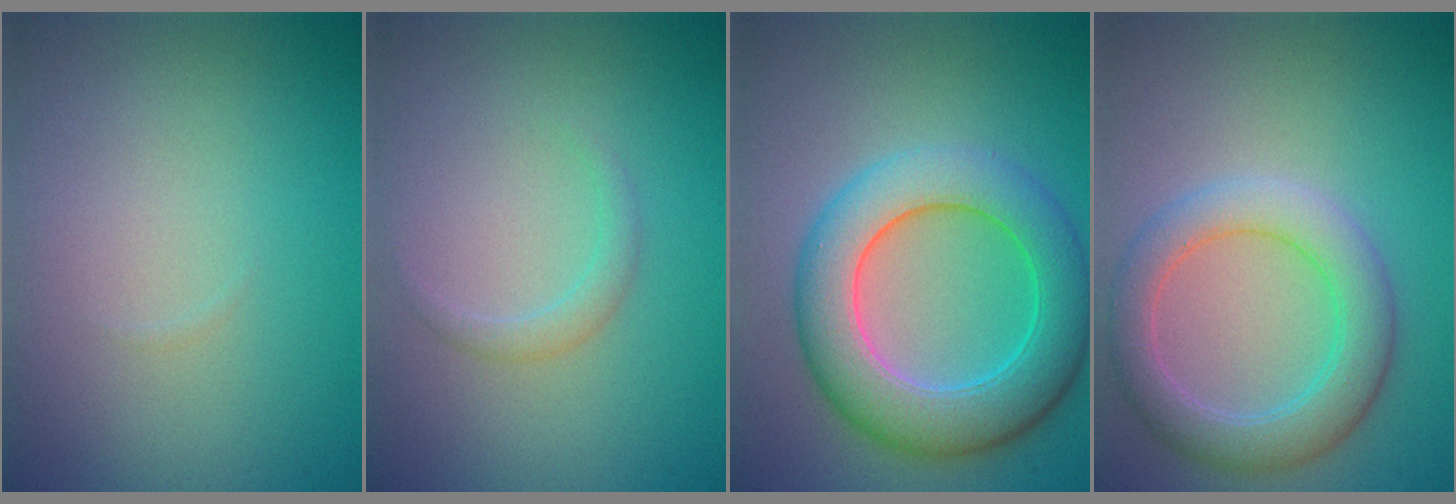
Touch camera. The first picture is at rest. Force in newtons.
{"total": 1.2, "press": 1.1, "slide": 0.1}
{"total": 8.0, "press": 8.0, "slide": 0.3}
{"total": 4.8, "press": 4.8, "slide": 0.4}